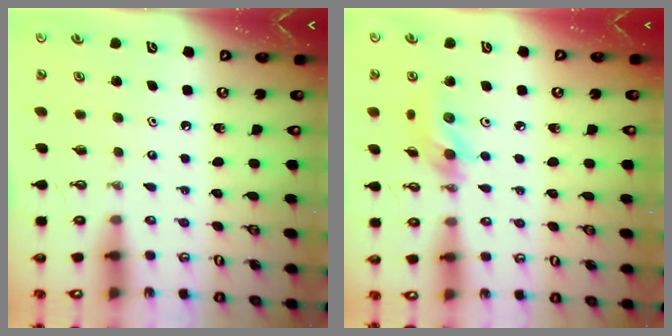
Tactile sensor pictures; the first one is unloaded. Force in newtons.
{"total": 11.4, "press": 11.2, "slide": 2.3}